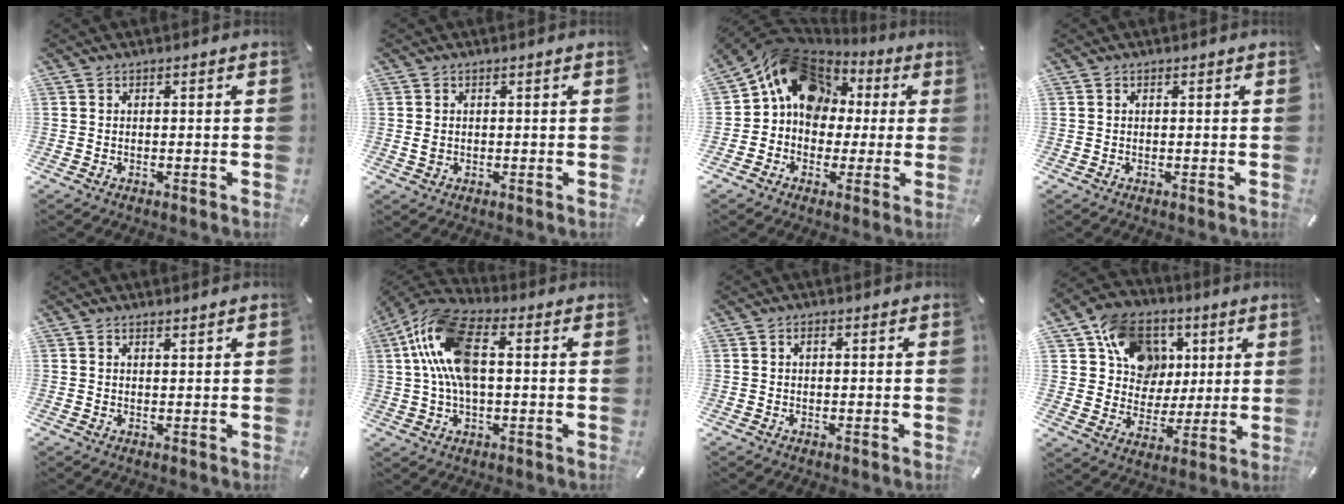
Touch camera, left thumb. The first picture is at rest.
{"total": 1.2, "force": [0.1, 1.0, 0.8], "torque": [-0.016, 0.003, 0.002]}
{"total": 16.6, "force": [5.2, 13.4, 8.2], "torque": [-0.140, -0.014, 0.103]}
{"total": 0.0}
{"total": 1.0, "force": [0.9, 0.1, 0.3], "torque": [-0.006, -0.003, 0.017]}
{"total": 14.7, "force": [2.3, 7.9, 12.2], "torque": [-0.260, 0.002, 0.042]}
{"total": 1.0, "force": [0.2, 0.4, 0.9], "torque": [-0.017, 0.004, 0.002]}
{"total": 14.5, "force": [5.2, 12.7, 4.7], "torque": [-0.080, -0.020, 0.103]}